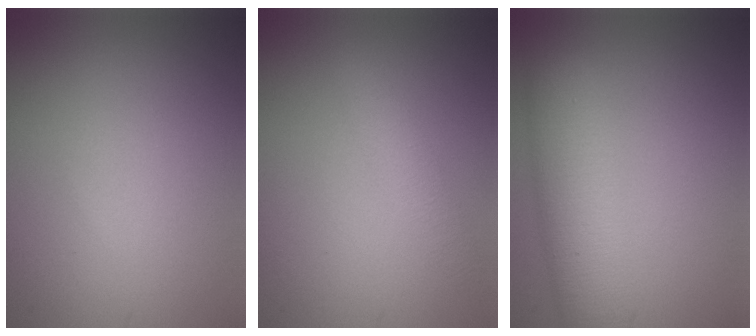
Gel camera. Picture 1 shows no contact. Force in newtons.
{"total": 2.2, "press": 2.2, "slide": 0.1}
{"total": 5.5, "press": 5.5, "slide": 0.3}